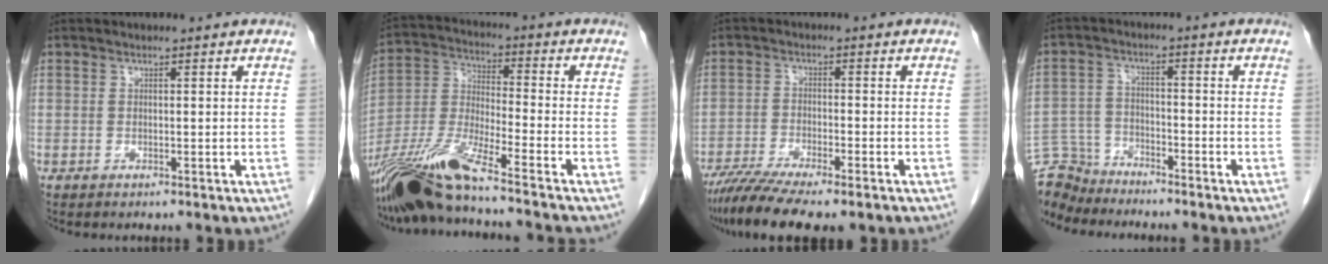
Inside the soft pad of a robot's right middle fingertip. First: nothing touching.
{"total": 14.1, "force": [-11.4, -0.7, 8.3], "torque": [-0.175, -0.019, -0.216]}
{"total": 9.8, "force": [-7.8, 1.0, 5.9], "torque": [-0.100, -0.018, -0.126]}
{"total": 8.0, "force": [-7.8, 1.9, -0.4], "torque": [0.000, 0.004, -0.149]}